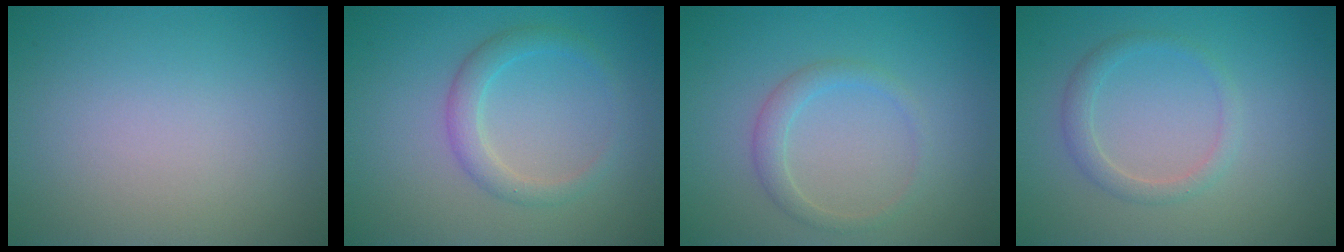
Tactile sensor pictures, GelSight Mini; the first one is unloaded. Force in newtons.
{"total": 2.4, "press": 2.3, "slide": 0.2}
{"total": 1.8, "press": 1.8, "slide": 0.0}
{"total": 1.7, "press": 1.7, "slide": 0.0}